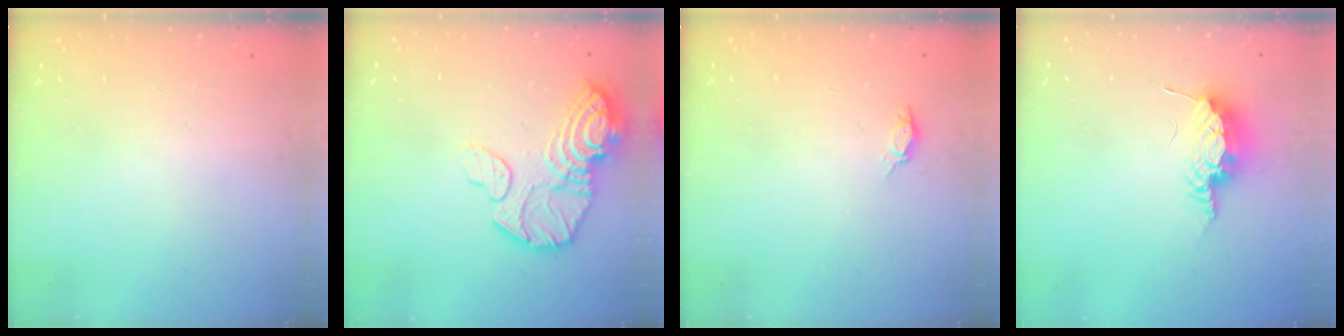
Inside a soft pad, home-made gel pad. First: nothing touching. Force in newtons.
{"total": 16.0, "press": 16.0, "slide": 1.3}
{"total": 3.8, "press": 3.5, "slide": 1.3}
{"total": 8.6, "press": 8.6, "slide": 0.8}